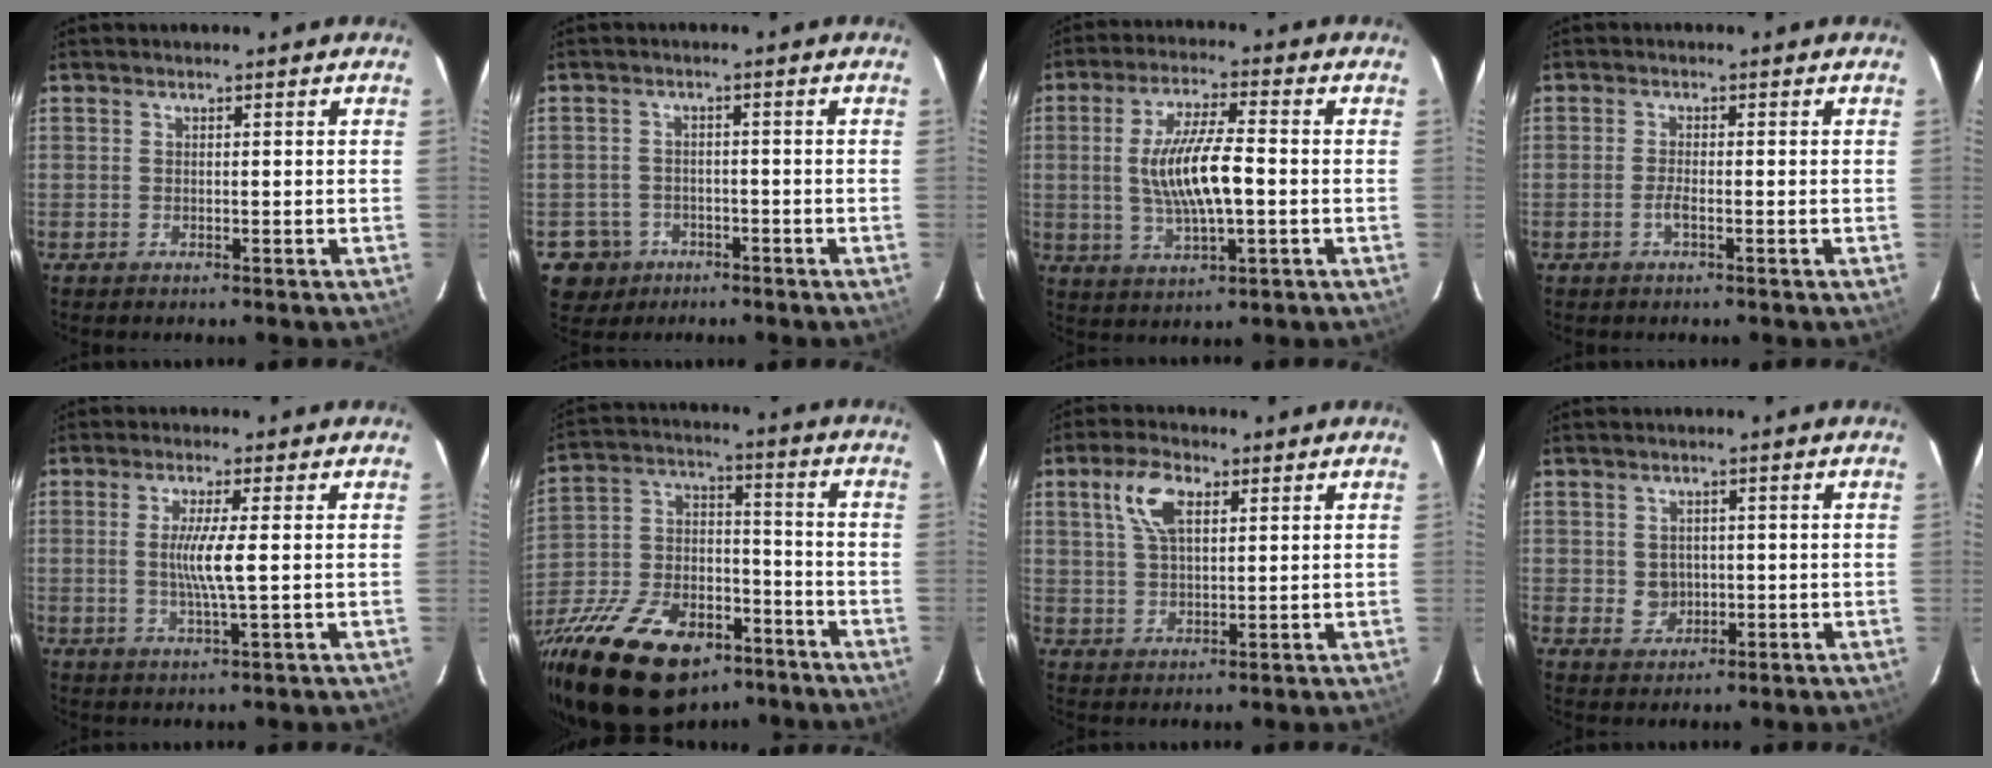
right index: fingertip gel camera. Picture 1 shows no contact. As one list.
[{"total": 6.0, "force": [-2.7, 5.3, 0.5], "torque": [-0.027, 0.024, -0.039]}, {"total": 11.1, "force": [-0.6, 2.8, 10.7], "torque": [-0.206, -0.002, -0.006]}, {"total": 1.8, "force": [-0.8, 0.3, 1.6], "torque": [-0.035, 0.000, -0.017]}, {"total": 5.4, "force": [0.2, -0.4, 5.3], "torque": [-0.101, -0.010, 0.002]}, {"total": 29.3, "force": [-18.7, 15.2, 16.7], "torque": [-0.352, -0.015, -0.294]}, {"total": 7.4, "force": [3.2, 3.6, 5.7], "torque": [-0.113, 0.016, 0.063]}, {"total": 3.5, "force": [0.0, 3.3, 1.1], "torque": [-0.023, 0.006, 0.009]}]